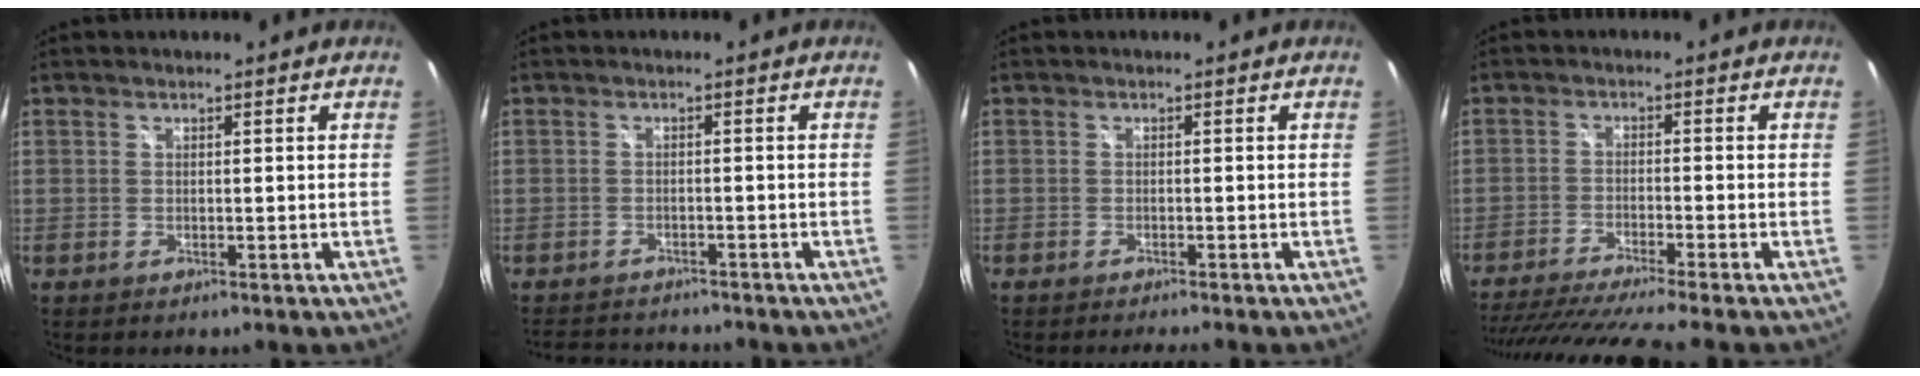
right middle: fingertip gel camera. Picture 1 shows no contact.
{"total": 7.1, "force": [-6.5, 2.2, 1.9], "torque": [-0.049, 0.003, -0.096]}
{"total": 2.6, "force": [-2.4, 0.0, 1.0], "torque": [-0.022, -0.014, -0.040]}
{"total": 14.6, "force": [-12.4, -0.6, 7.7], "torque": [-0.156, -0.036, -0.199]}